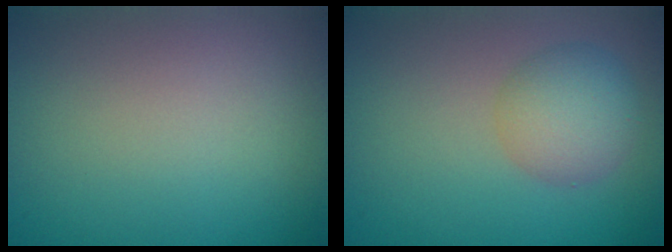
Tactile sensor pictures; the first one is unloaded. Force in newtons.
{"total": 3.5, "press": 3.5, "slide": 0.1}